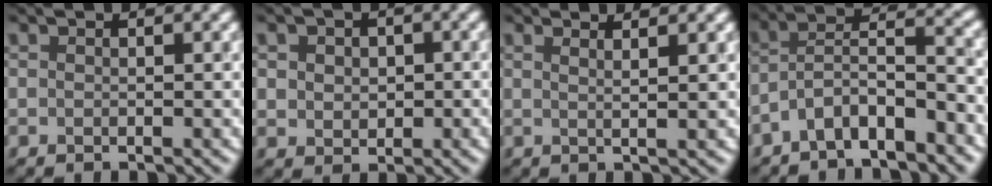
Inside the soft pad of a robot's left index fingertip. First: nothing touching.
{"total": 2.8, "force": [0.6, 2.5, 1.3], "torque": [-0.015, 0.015, 0.006]}
{"total": 3.4, "force": [2.2, 1.2, 2.4], "torque": [-0.014, 0.022, -0.002]}
{"total": 5.3, "force": [-3.9, 1.5, 3.2], "torque": [-0.062, 0.008, -0.071]}